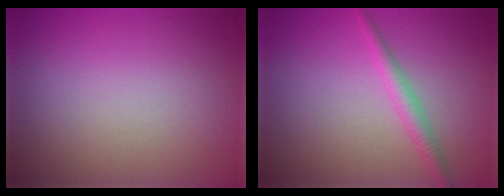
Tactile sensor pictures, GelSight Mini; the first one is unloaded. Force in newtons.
{"total": 2.0, "press": 2.0, "slide": 0.1}